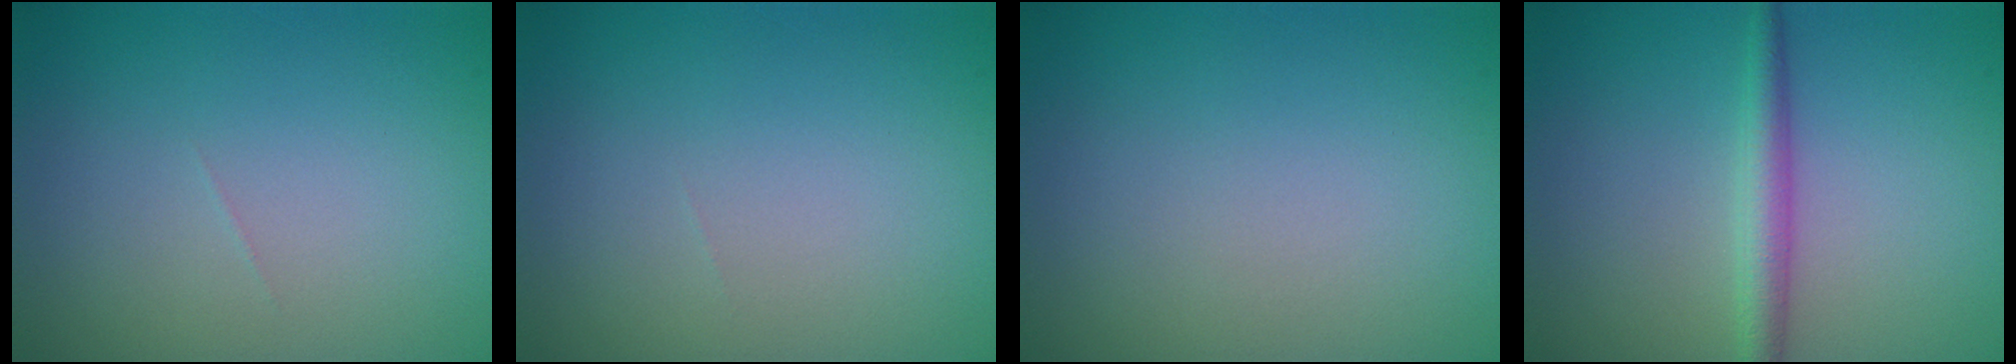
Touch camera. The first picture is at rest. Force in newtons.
{"total": 0.0}
{"total": 0.0}
{"total": 2.5, "press": 2.5, "slide": 0.0}